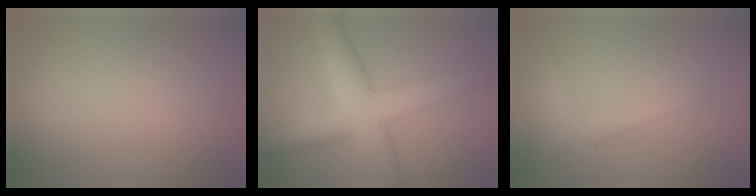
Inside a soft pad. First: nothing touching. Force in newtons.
{"total": 7.7, "press": 7.7, "slide": 0.1}
{"total": 1.6, "press": 1.6, "slide": 0.1}